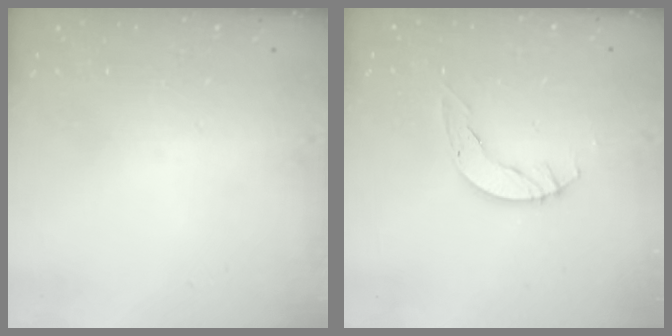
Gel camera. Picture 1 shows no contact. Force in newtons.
{"total": 4.9, "press": 4.9, "slide": 0.5}